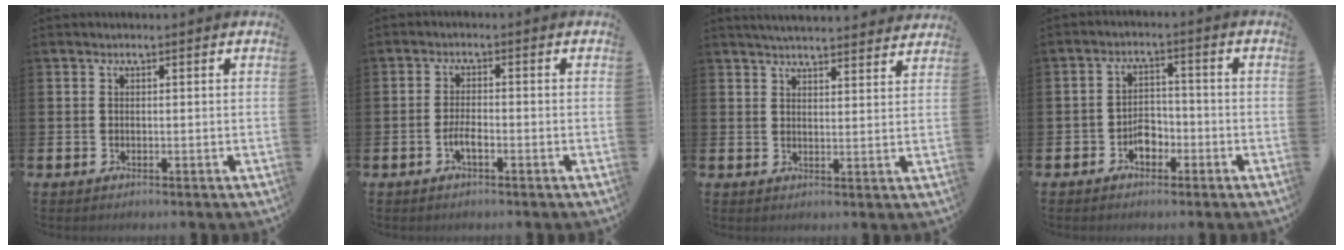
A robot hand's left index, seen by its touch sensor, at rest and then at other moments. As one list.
[{"total": 2.4, "force": [-1.0, 0.8, 2.0], "torque": [-0.033, 0.002, -0.021]}, {"total": 4.3, "force": [4.2, 0.1, 0.4], "torque": [-0.017, -0.024, 0.077]}, {"total": 3.2, "force": [-1.9, 2.1, 1.5], "torque": [-0.028, 0.006, -0.041]}]